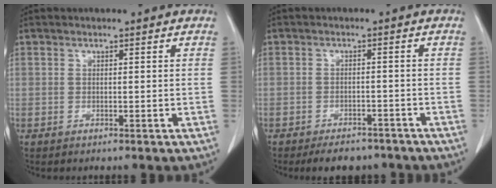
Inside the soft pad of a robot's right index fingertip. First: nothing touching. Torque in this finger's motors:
{"motor_torque": [-0.01, -0.09, 0.01, 0.00]}